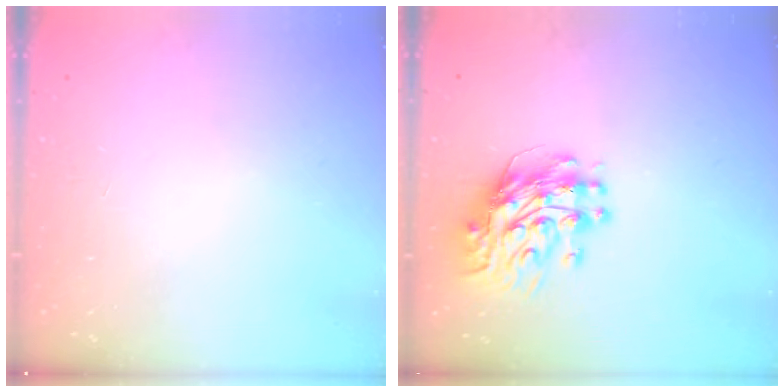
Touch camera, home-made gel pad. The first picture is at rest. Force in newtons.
{"total": 12.5, "press": 12.5, "slide": 1.1}